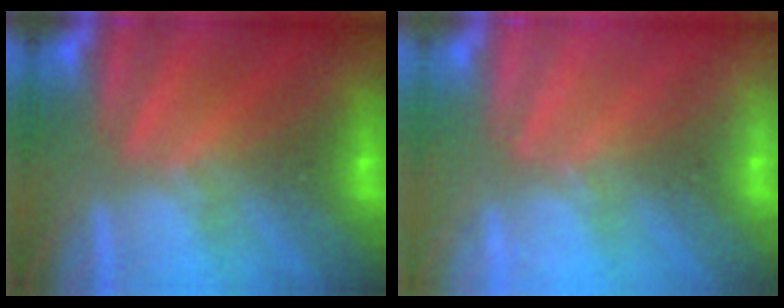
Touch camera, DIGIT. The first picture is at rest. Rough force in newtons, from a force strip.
{"total": 2.2}